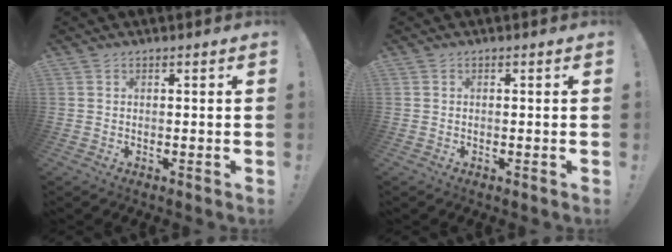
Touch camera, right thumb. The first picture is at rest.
{"total": 0.0}